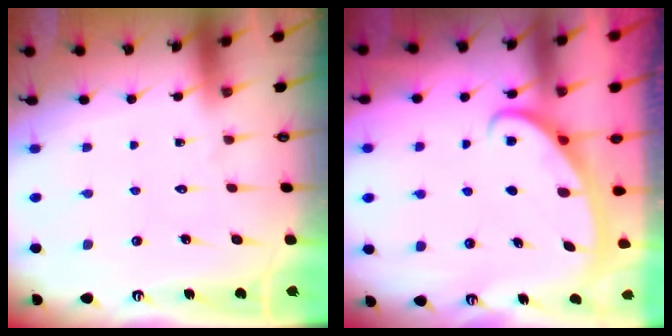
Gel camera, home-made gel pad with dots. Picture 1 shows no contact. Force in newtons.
{"total": 2.7, "press": 2.6, "slide": 0.4}